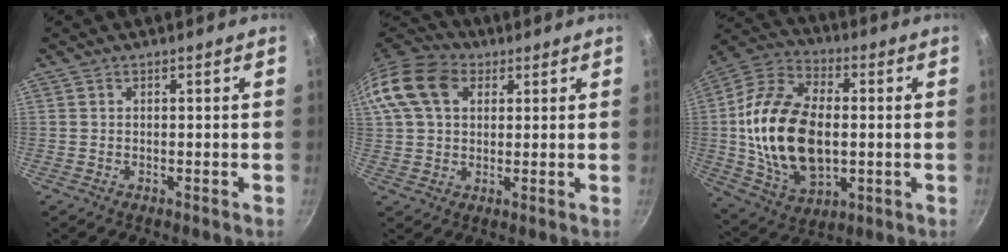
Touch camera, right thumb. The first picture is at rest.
{"total": 15.0, "force": [4.7, 10.9, 9.2], "torque": [-0.177, 0.023, 0.073]}
{"total": 22.4, "force": [-0.1, 13.8, 17.6], "torque": [-0.321, 0.013, -0.002]}